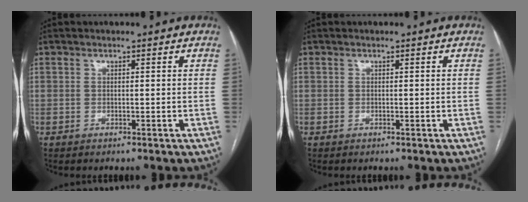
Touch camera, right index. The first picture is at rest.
{"total": 0.0}